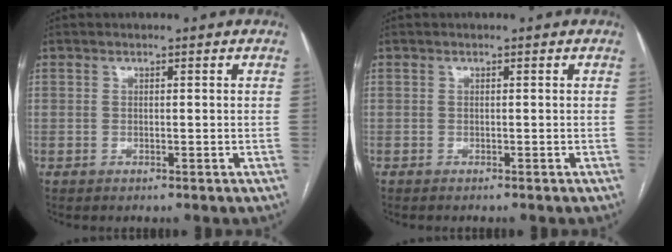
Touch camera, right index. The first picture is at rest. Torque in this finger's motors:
{"motor_torque": [-0.02, -0.02, -0.02, -0.02]}